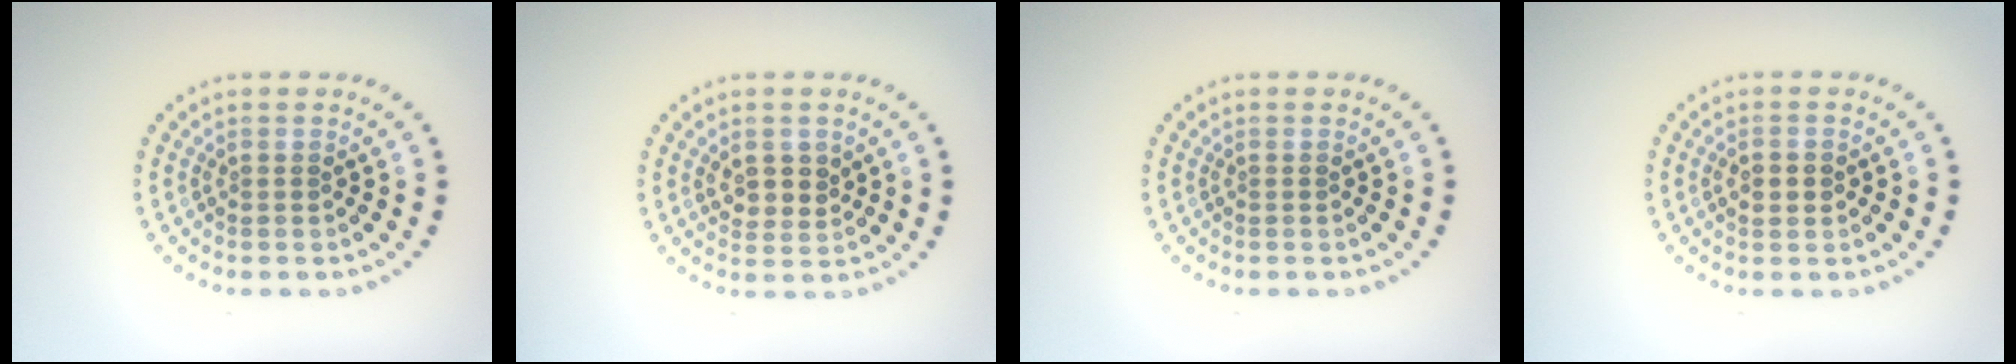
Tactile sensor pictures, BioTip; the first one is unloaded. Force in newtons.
{"total": 2.5, "press": 2.3, "slide": 1.0}
{"total": 0.0}
{"total": 2.2, "press": 2.2, "slide": 0.1}